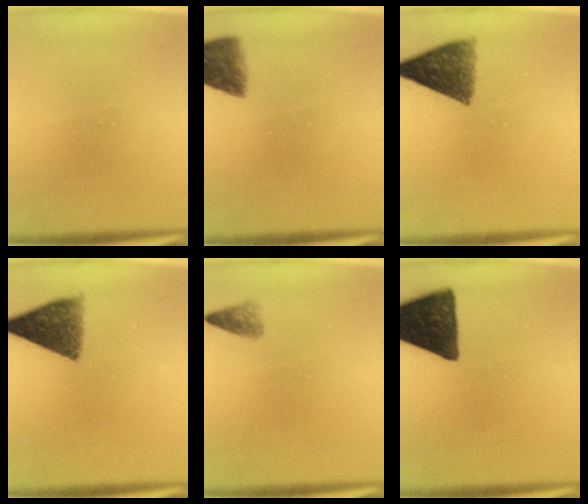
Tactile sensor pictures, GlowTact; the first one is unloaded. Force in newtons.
{"total": 5.8}
{"total": 9.0}
{"total": 8.8}
{"total": 1.7}
{"total": 13.3}